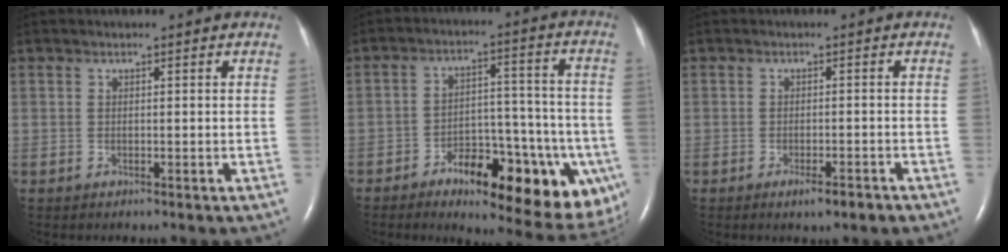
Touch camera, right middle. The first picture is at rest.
{"total": 18.8, "force": [-9.5, 6.8, 14.7], "torque": [-0.129, 0.029, -0.124]}
{"total": 3.1, "force": [-2.1, 0.6, 2.2], "torque": [-0.032, -0.001, -0.027]}